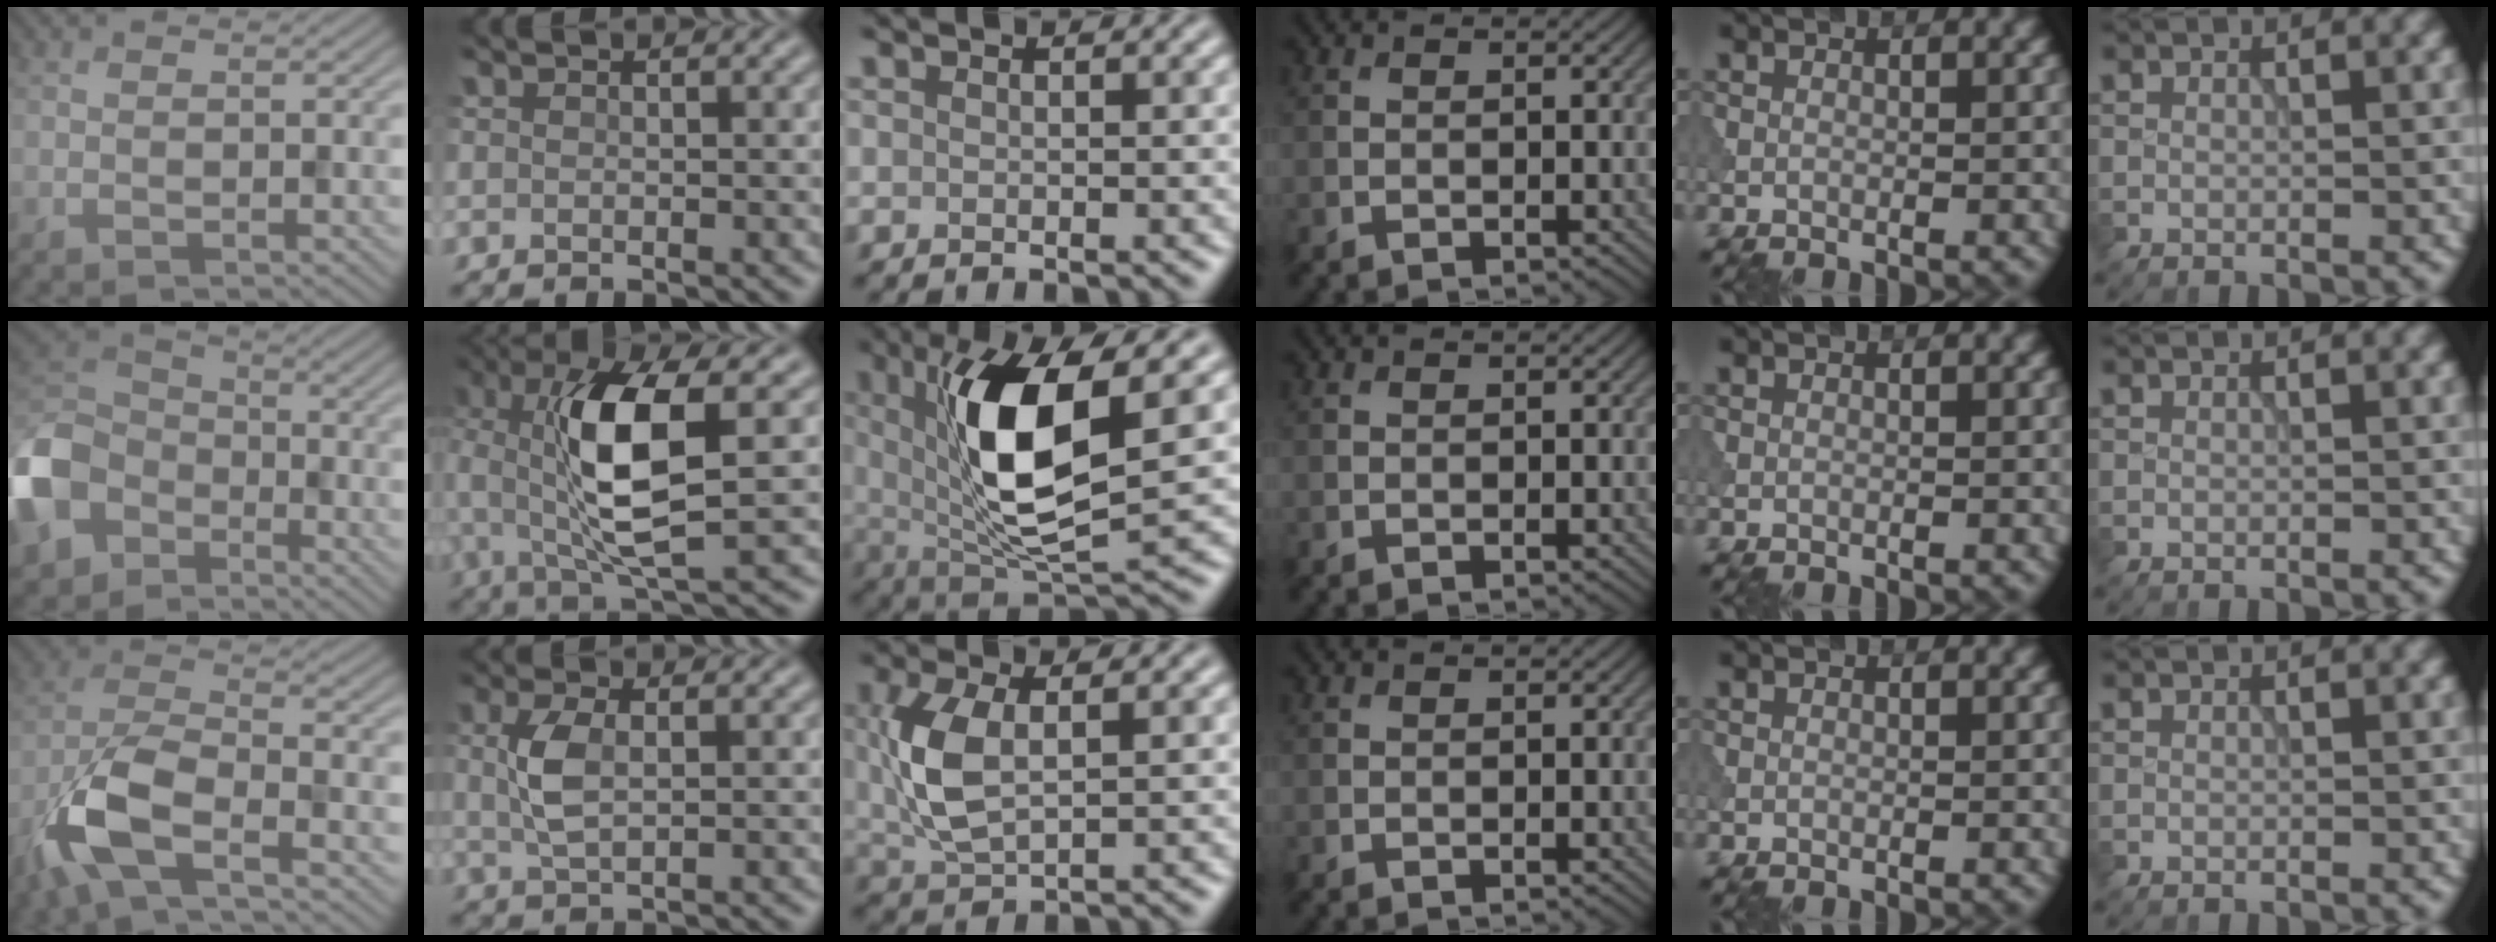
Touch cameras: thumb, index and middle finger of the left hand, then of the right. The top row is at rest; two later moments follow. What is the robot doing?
{"motion": "wipe", "object": "makeup brush"}